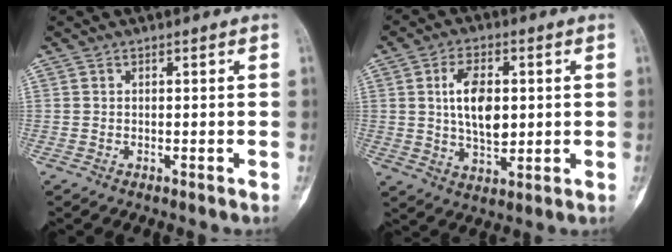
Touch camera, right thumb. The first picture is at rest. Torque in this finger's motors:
{"motor_torque": [0.65, 1.75, 0.32, -0.16, 0.33]}